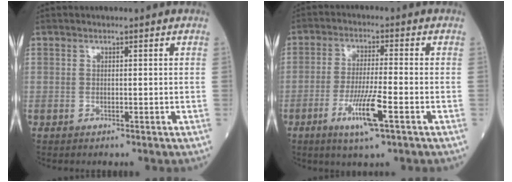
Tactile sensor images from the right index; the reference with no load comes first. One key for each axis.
{"total": 7.8, "fx": -3.5, "fy": 0.1, "fz": 7.0, "tx": -0.137, "ty": -0.016, "tz": -0.063}